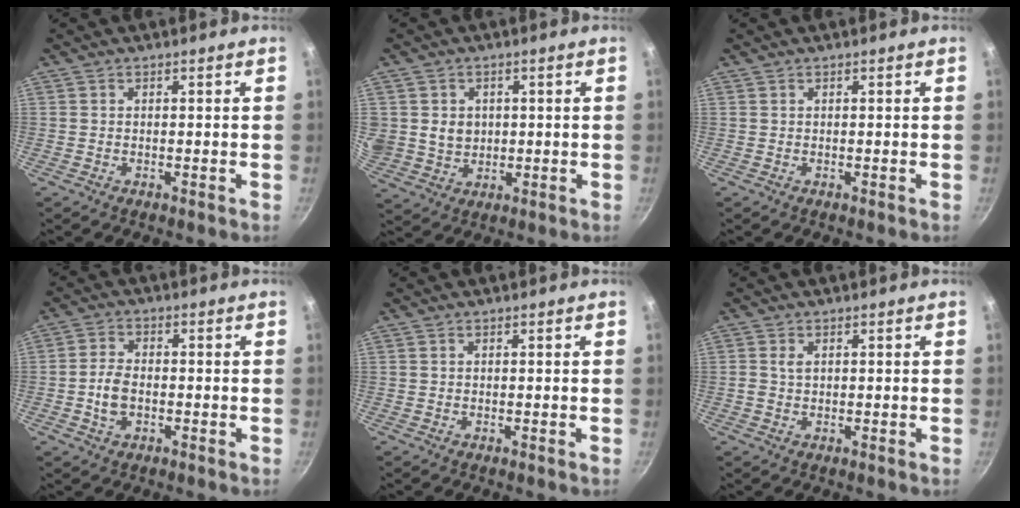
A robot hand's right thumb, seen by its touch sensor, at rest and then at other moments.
{"total": 7.8, "force": [1.3, 6.9, 3.4], "torque": [-0.046, -0.004, 0.035]}
{"total": 0.0}
{"total": 5.3, "force": [-1.3, 3.4, 3.9], "torque": [-0.076, 0.015, -0.029]}
{"total": 0.0}
{"total": 1.6, "force": [0.3, 1.1, 1.1], "torque": [-0.022, 0.002, 0.003]}